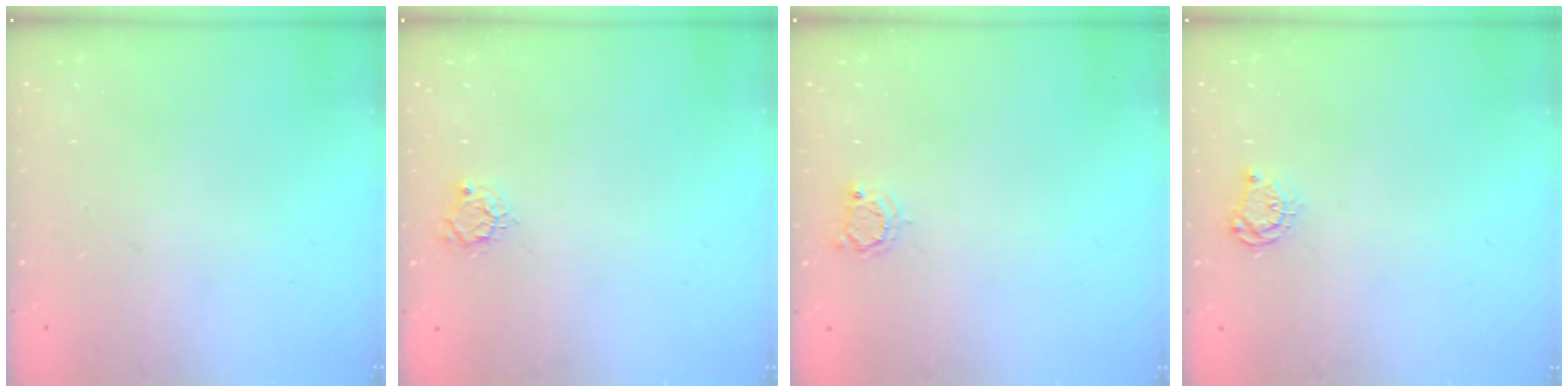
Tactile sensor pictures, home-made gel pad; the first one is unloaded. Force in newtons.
{"total": 5.2, "press": 5.2, "slide": 0.4}
{"total": 3.0, "press": 3.0, "slide": 0.4}
{"total": 5.0, "press": 5.0, "slide": 0.6}